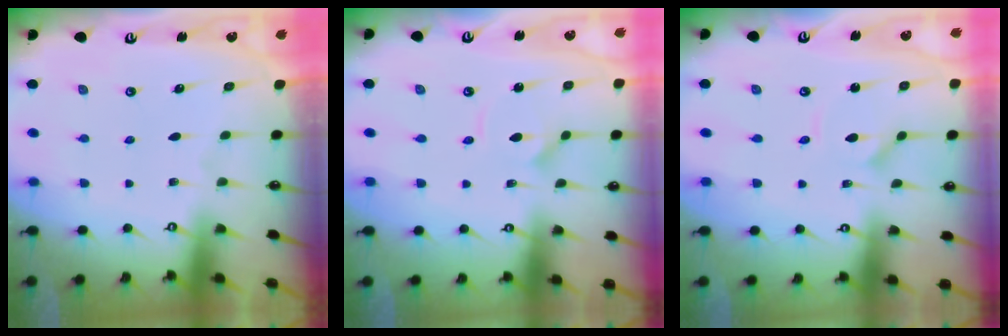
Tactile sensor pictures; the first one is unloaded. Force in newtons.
{"total": 3.6, "press": 3.6, "slide": 0.3}
{"total": 1.2, "press": 1.2, "slide": 0.2}